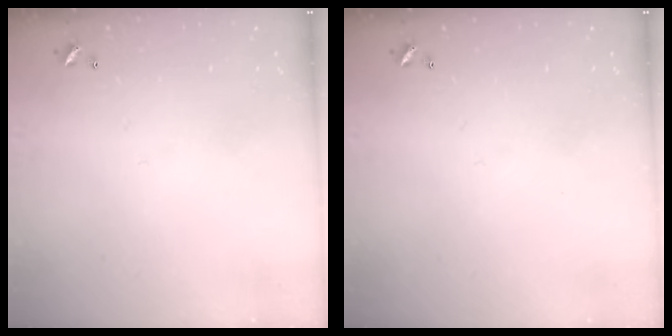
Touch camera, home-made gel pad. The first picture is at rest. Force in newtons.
{"total": 0.0}